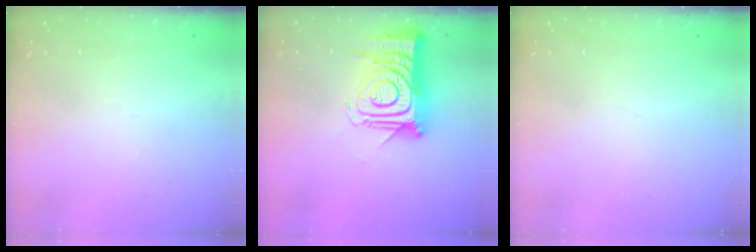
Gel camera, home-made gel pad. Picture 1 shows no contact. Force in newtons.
{"total": 16.2, "press": 16.2, "slide": 1.1}
{"total": 1.8, "press": 1.7, "slide": 0.1}